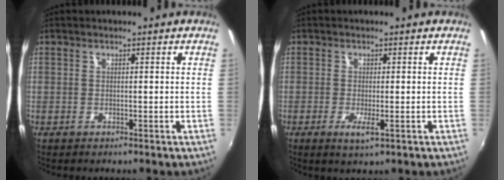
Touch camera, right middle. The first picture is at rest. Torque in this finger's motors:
{"motor_torque": [1.03, -1.11, 0.00, 0.03]}